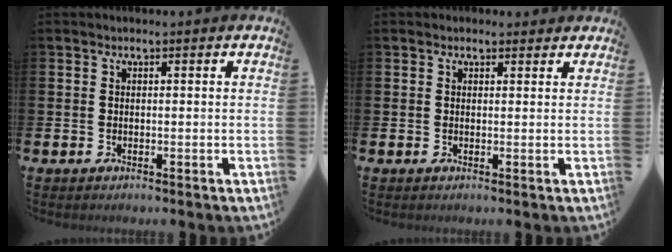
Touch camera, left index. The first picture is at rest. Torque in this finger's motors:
{"motor_torque": [1.05, -1.11, 0.36, 0.05]}